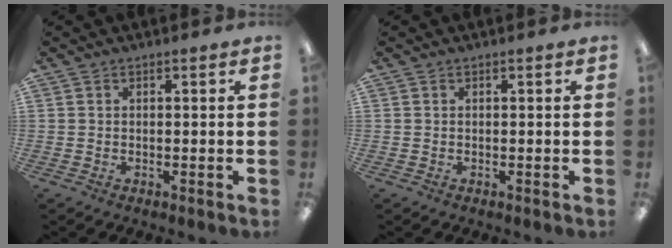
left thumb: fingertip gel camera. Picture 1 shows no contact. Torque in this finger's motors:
{"motor_torque": [-0.09, 0.01, 0.01, -0.01, 0.00]}